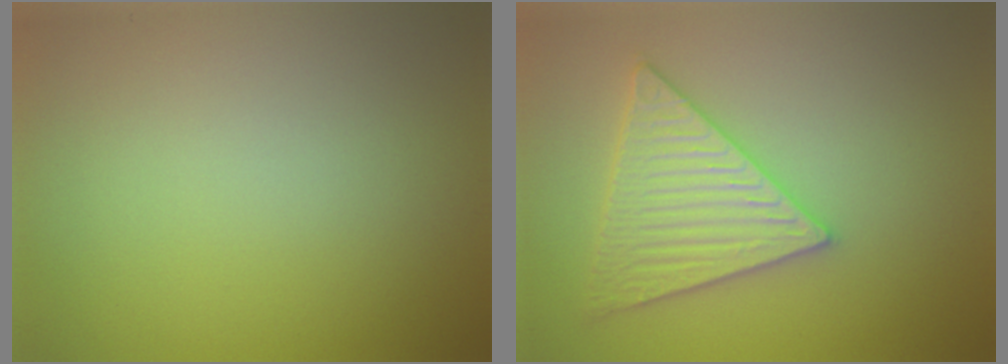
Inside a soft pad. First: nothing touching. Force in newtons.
{"total": 5.3, "press": 4.7, "slide": 2.3}